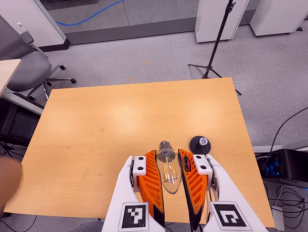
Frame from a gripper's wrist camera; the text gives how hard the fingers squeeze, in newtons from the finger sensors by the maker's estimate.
{"total": 23.3, "left": 25.4, "right": 21.2}